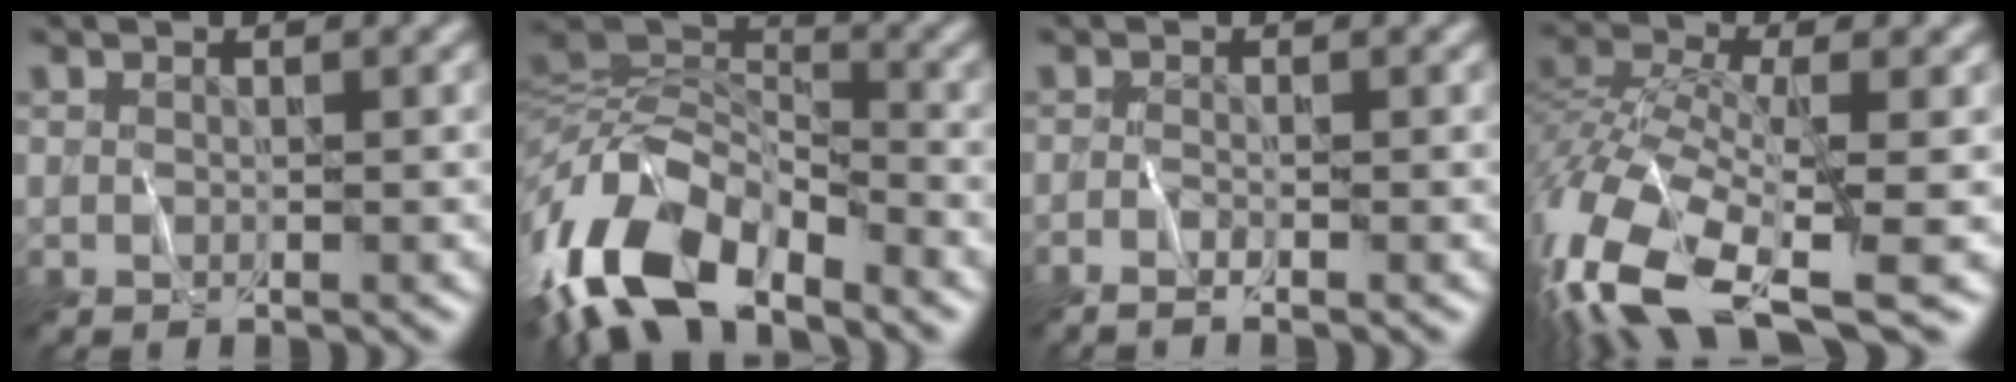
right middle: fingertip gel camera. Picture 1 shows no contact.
{"total": 11.7, "force": [-6.4, 5.6, 8.0], "torque": [-0.157, -0.005, -0.126]}
{"total": 1.4, "force": [-0.9, 0.1, 1.0], "torque": [-0.022, -0.001, -0.021]}
{"total": 12.6, "force": [-7.4, 5.0, 8.9], "torque": [-0.200, -0.017, -0.136]}